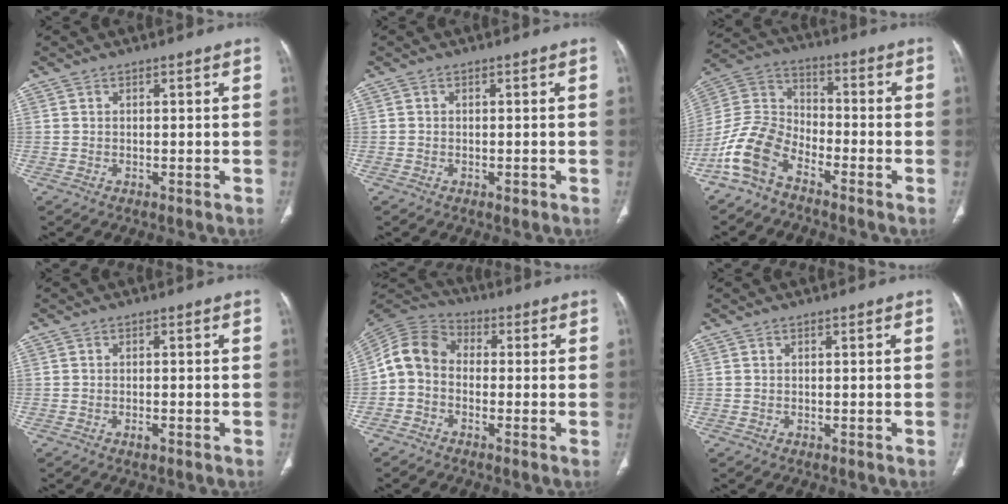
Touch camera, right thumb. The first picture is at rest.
{"total": 0.9, "force": [-0.4, 0.5, 0.5], "torque": [-0.004, -0.001, -0.007]}
{"total": 10.6, "force": [-7.2, 5.5, 5.5], "torque": [-0.119, 0.057, -0.157]}
{"total": 1.1, "force": [-0.6, 0.3, 0.8], "torque": [-0.016, 0.001, -0.011]}
{"total": 8.2, "force": [-1.0, 6.5, 4.9], "torque": [-0.086, 0.028, -0.039]}
{"total": 0.0}